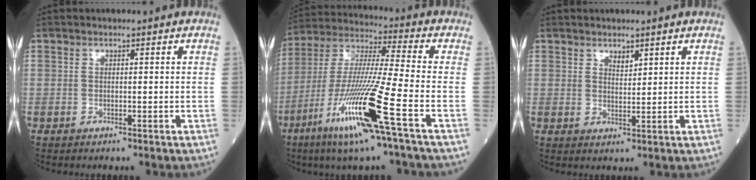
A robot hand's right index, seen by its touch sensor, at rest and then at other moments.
{"total": 17.6, "force": [-8.0, -1.0, 15.6], "torque": [-0.336, -0.038, -0.154]}
{"total": 1.7, "force": [1.3, 0.6, 0.9], "torque": [-0.017, -0.002, 0.028]}